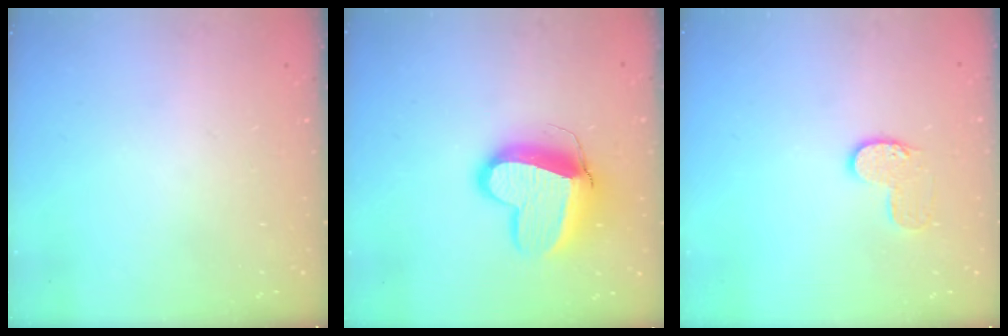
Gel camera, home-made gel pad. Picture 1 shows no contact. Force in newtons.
{"total": 14.4, "press": 14.3, "slide": 1.6}
{"total": 7.4, "press": 7.4, "slide": 0.2}